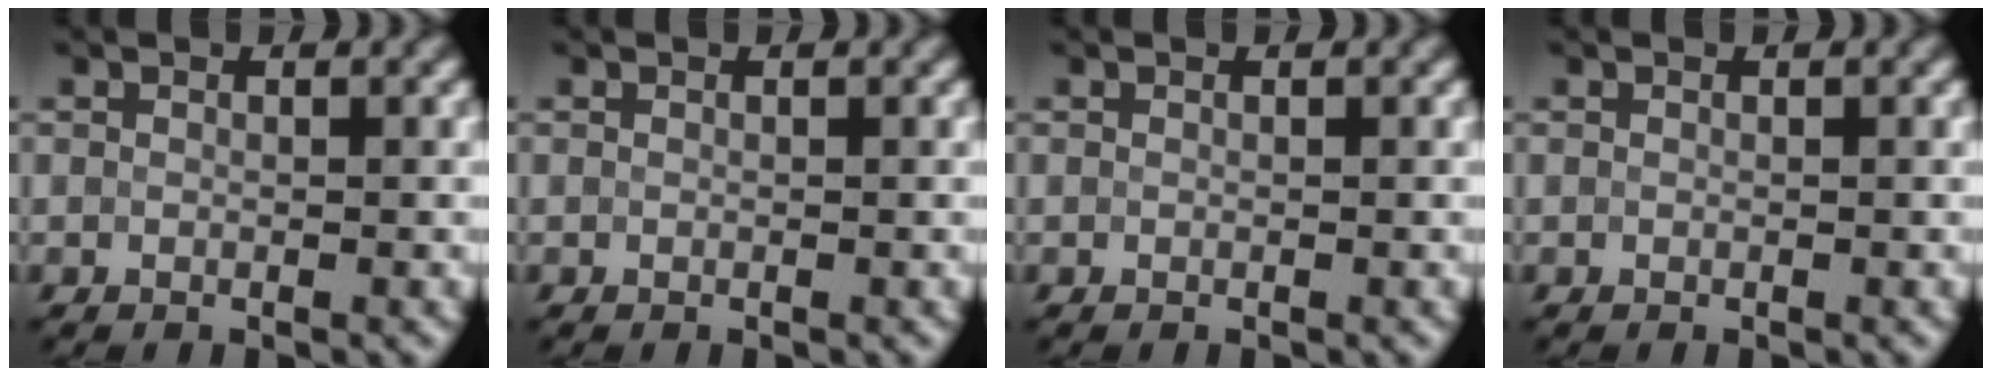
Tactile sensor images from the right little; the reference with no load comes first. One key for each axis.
{"total": 0.0}
{"total": 0.0}
{"total": 0.0}